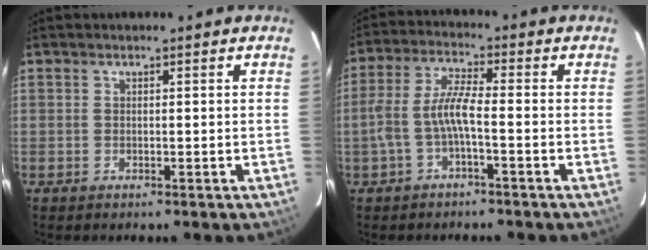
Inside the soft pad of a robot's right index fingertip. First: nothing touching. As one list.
[{"total": 6.1, "force": [-2.2, 0.9, 5.6], "torque": [-0.128, 0.010, -0.039]}]